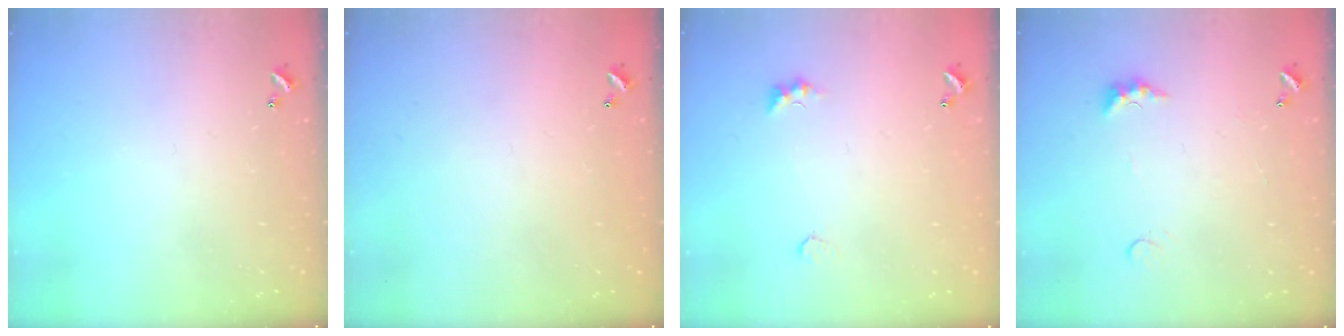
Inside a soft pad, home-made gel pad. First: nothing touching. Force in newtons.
{"total": 2.9, "press": 2.9, "slide": 0.1}
{"total": 2.0, "press": 2.0, "slide": 0.5}
{"total": 0.8, "press": 0.7, "slide": 0.4}